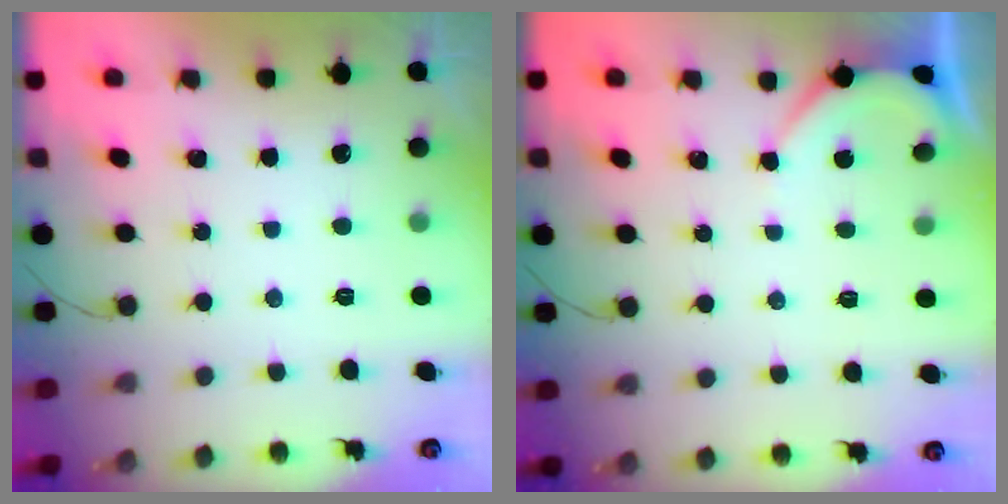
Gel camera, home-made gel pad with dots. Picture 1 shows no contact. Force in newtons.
{"total": 3.5, "press": 3.4, "slide": 0.5}